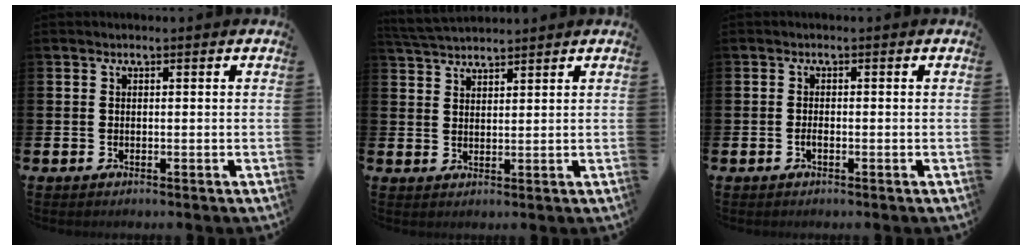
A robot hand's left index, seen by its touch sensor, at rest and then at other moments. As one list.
[{"total": 3.7, "force": [3.7, 0.5, 0.5], "torque": [-0.021, -0.012, 0.069]}, {"total": 0.7, "force": [-0.4, 0.2, 0.5], "torque": [-0.012, -0.002, -0.007]}]